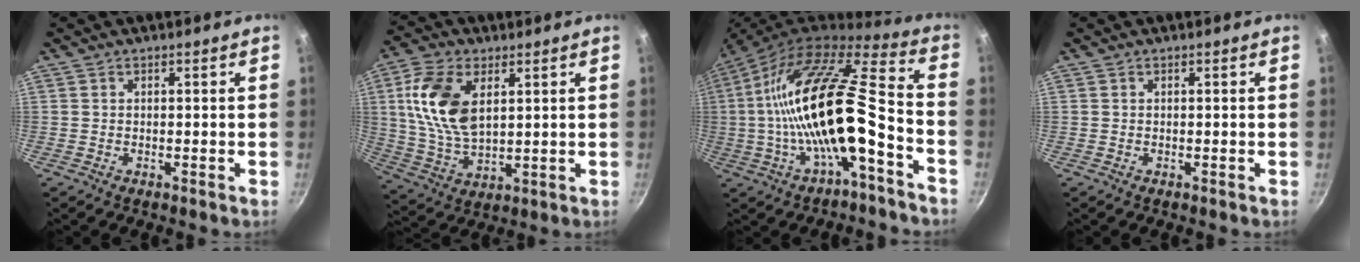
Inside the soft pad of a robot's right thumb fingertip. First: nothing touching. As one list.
[{"total": 14.3, "force": [4.0, 8.2, 11.0], "torque": [-0.205, -0.013, 0.083]}, {"total": 20.0, "force": [-5.2, 5.9, 18.4], "torque": [-0.323, 0.050, -0.097]}, {"total": 0.0}]